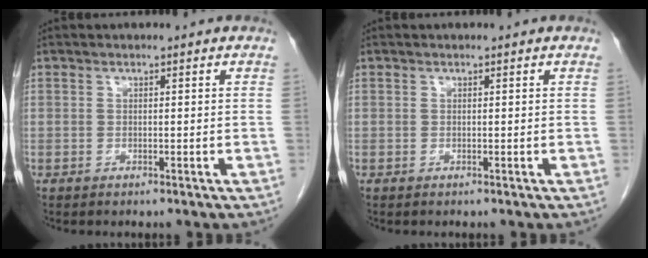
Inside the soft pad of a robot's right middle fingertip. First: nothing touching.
{"total": 0.0}